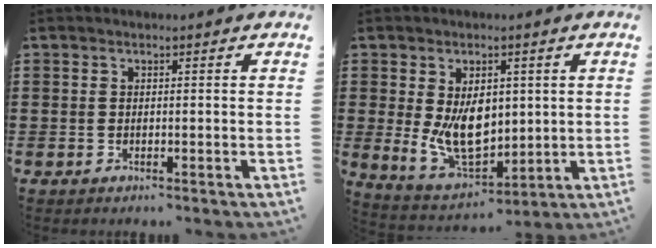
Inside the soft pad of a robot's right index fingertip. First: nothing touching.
{"total": 9.0, "force": [0.5, 5.9, 6.8], "torque": [-0.124, 0.000, 0.010]}